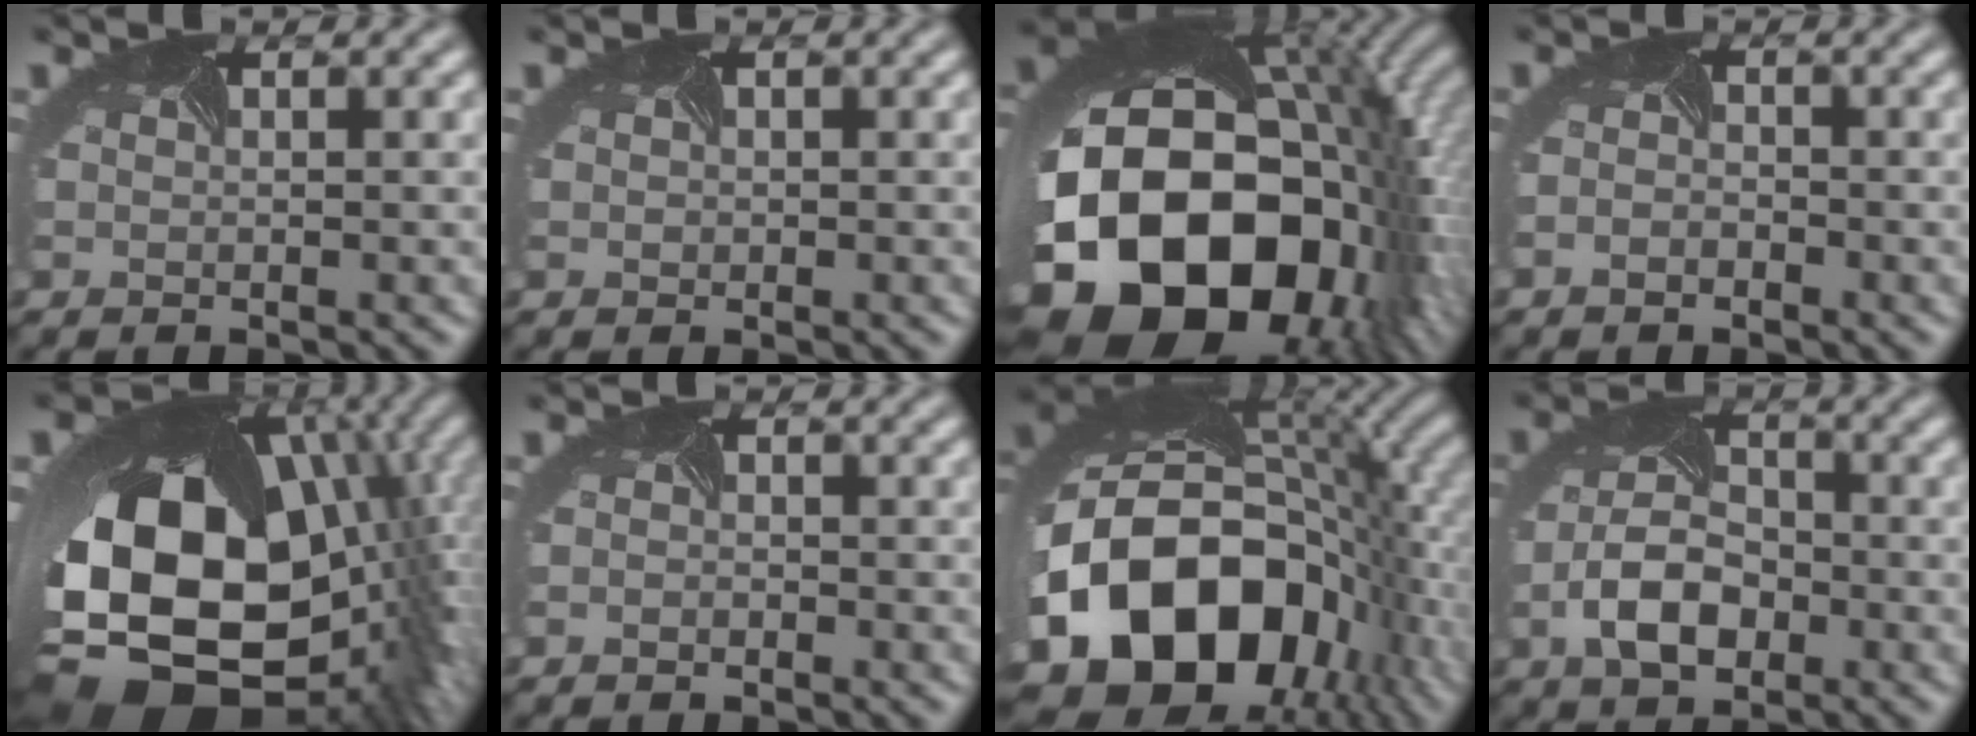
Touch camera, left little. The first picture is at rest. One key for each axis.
{"total": 0.5, "fx": 0.2, "fy": 0.5, "fz": 0.2, "tx": -0.002, "ty": -0.002, "tz": 0.001}
{"total": 21.6, "fx": -5.0, "fy": 14.9, "fz": 14.9, "tx": -0.309, "ty": -0.085, "tz": -0.052}
{"total": 1.2, "fx": -0.9, "fy": 0.6, "fz": 0.6, "tx": -0.018, "ty": -0.007, "tz": -0.016}
{"total": 19.9, "fx": -1.4, "fy": 13.9, "fz": 14.1, "tx": -0.285, "ty": -0.084, "tz": 0.021}
{"total": 0.6, "fx": -0.5, "fy": 0.2, "fz": 0.2, "tx": -0.008, "ty": -0.007, "tz": -0.009}
{"total": 18.4, "fx": -6.0, "fy": 13.0, "fz": 11.6, "tx": -0.235, "ty": -0.038, "tz": -0.095}
{"total": 5.4, "fx": -2.0, "fy": 3.2, "fz": 3.8, "tx": -0.088, "ty": -0.006, "tz": -0.038}